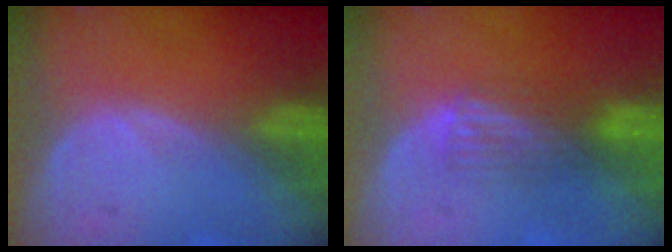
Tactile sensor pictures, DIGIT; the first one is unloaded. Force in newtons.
{"total": 3.2, "press": 3.0, "slide": 1.2}